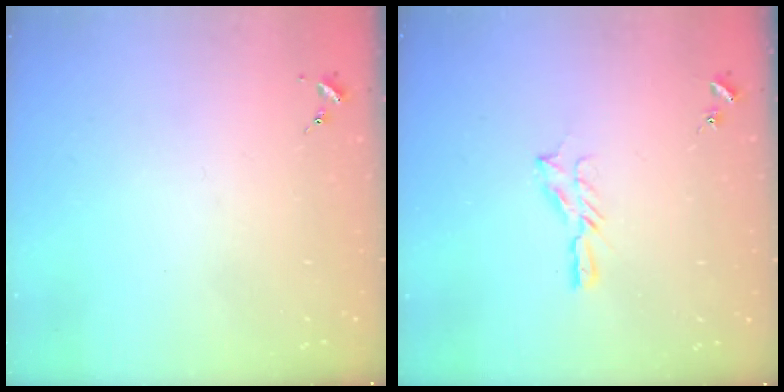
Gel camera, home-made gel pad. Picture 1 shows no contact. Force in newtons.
{"total": 5.1, "press": 5.1, "slide": 0.7}